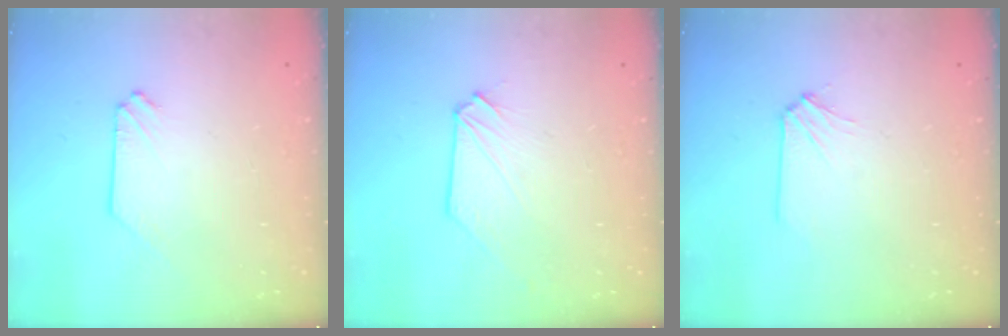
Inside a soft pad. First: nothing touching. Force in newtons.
{"total": 0.0}
{"total": 2.1, "press": 2.1, "slide": 0.4}